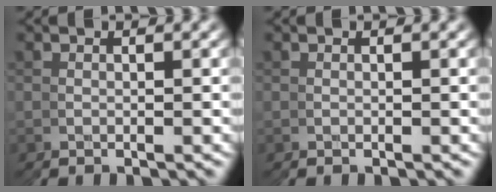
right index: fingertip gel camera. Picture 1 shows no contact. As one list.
[{"total": 0.0}]